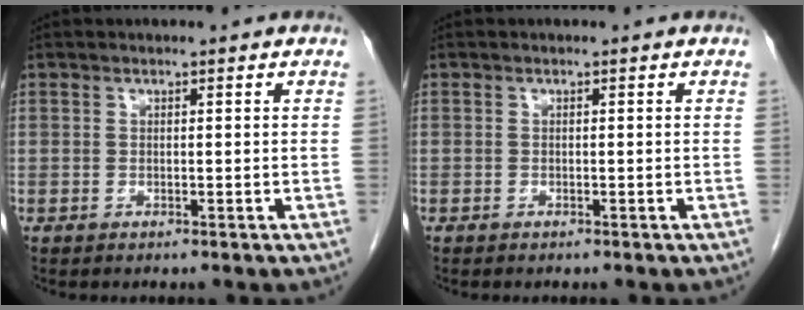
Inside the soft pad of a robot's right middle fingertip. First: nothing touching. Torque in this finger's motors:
{"motor_torque": [0.72, -0.55, -0.17, -0.21]}